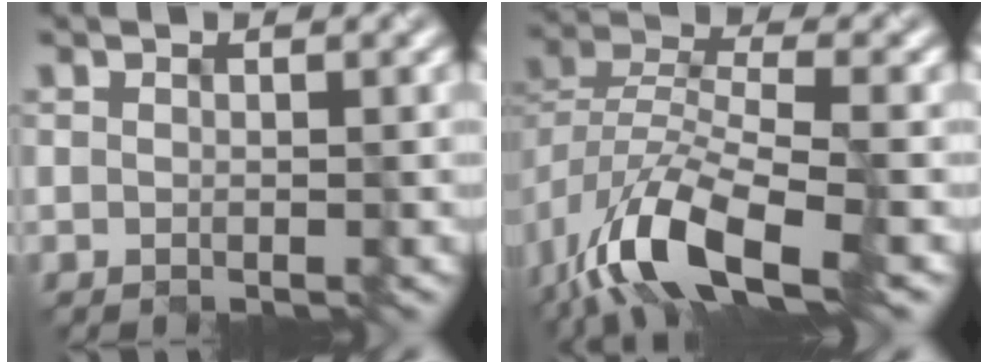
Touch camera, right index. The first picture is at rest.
{"total": 9.6, "force": [-5.3, 4.1, 6.9], "torque": [-0.132, -0.003, -0.102]}